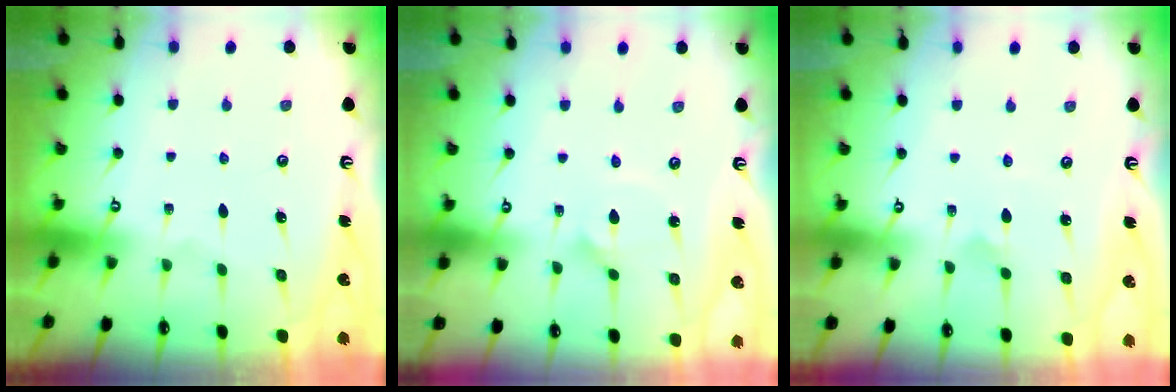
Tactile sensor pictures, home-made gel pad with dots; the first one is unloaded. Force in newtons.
{"total": 2.1, "press": 2.1, "slide": 0.1}
{"total": 2.0, "press": 2.0, "slide": 0.1}